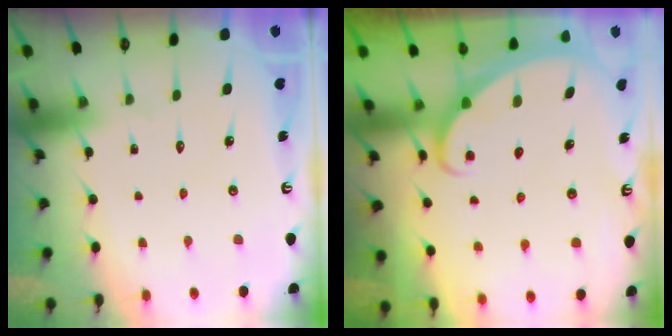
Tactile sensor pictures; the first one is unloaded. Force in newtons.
{"total": 1.7, "press": 1.7, "slide": 0.1}